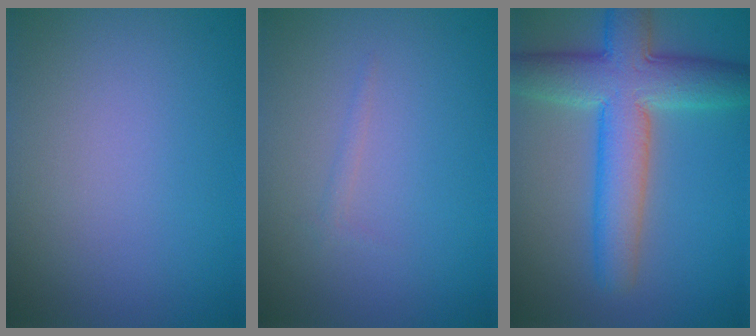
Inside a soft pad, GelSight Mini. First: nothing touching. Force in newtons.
{"total": 0.6, "press": 0.6, "slide": 0.0}
{"total": 8.4, "press": 8.4, "slide": 0.4}